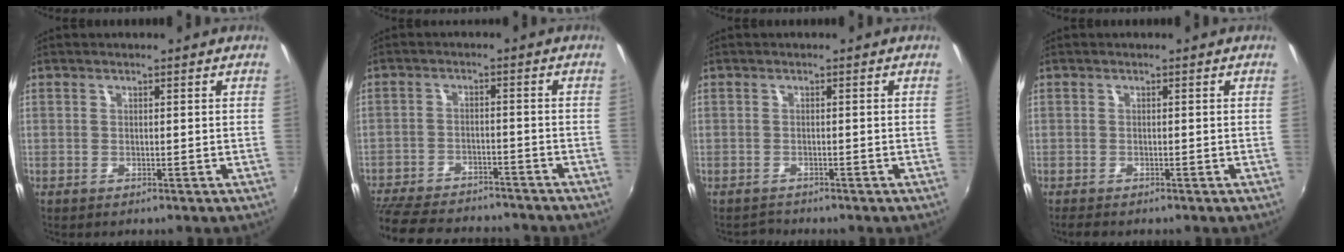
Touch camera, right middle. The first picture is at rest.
{"total": 18.5, "force": [-15.8, 5.9, 7.6], "torque": [-0.178, -0.016, -0.234]}
{"total": 1.3, "force": [-1.3, 0.1, -0.3], "torque": [0.000, 0.002, -0.021]}
{"total": 1.6, "force": [-1.4, 0.6, 0.5], "torque": [-0.015, -0.005, -0.025]}